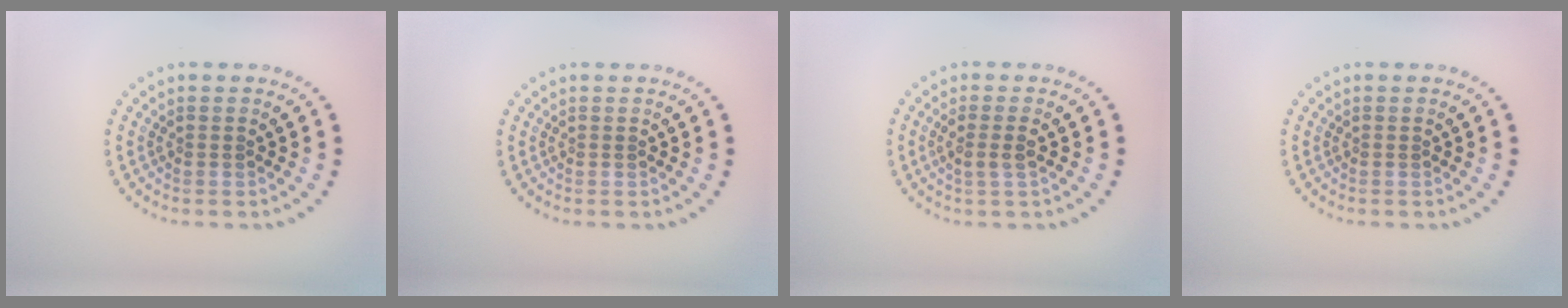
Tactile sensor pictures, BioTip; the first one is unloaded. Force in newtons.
{"total": 0.0}
{"total": 1.6, "press": 1.4, "slide": 0.8}
{"total": 0.0}